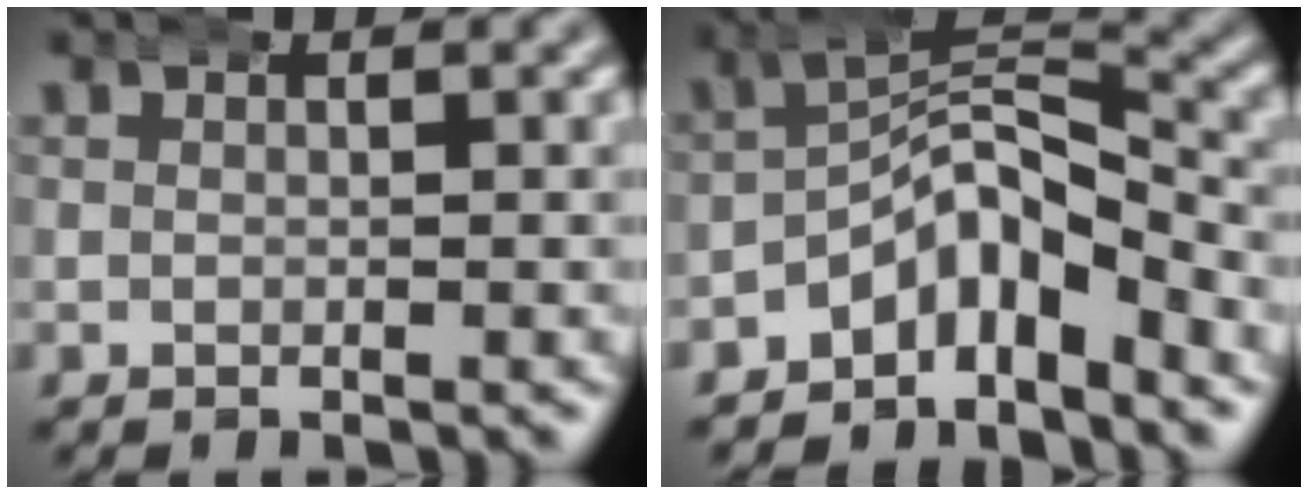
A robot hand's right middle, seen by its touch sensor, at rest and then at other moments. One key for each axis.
{"total": 8.3, "fx": -2.6, "fy": 5.3, "fz": 5.8, "tx": -0.077, "ty": -0.010, "tz": -0.050}